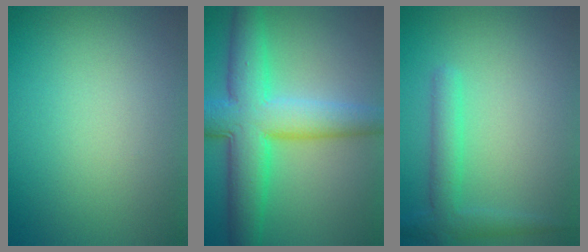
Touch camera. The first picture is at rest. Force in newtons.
{"total": 8.6, "press": 8.6, "slide": 0.5}
{"total": 1.7, "press": 1.7, "slide": 0.1}